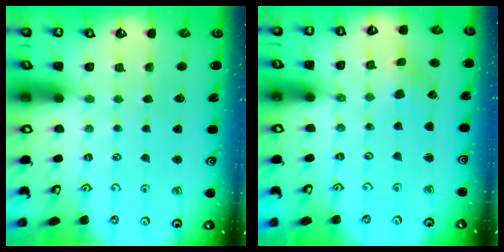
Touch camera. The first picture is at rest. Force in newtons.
{"total": 2.3, "press": 2.3, "slide": 0.5}